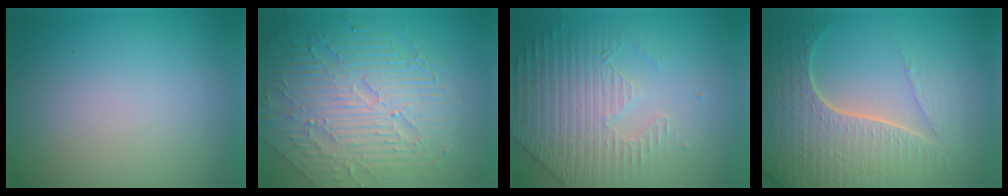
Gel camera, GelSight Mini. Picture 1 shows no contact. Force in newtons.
{"total": 9.8, "press": 6.5, "slide": 7.3}
{"total": 4.4, "press": 3.6, "slide": 2.6}
{"total": 7.8, "press": 5.4, "slide": 5.7}